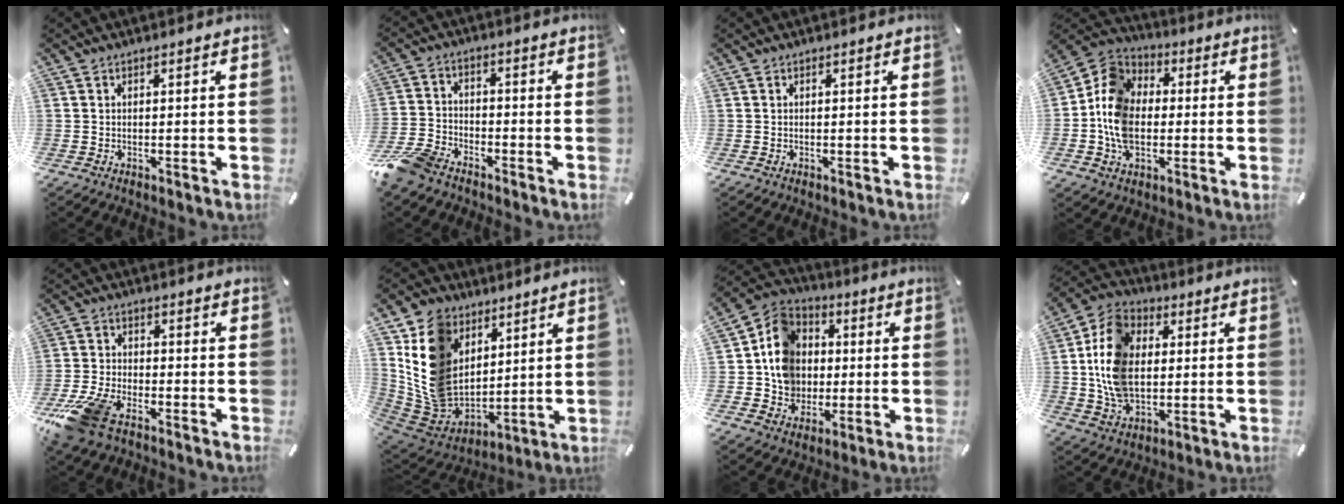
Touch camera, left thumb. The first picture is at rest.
{"total": 8.6, "force": [-7.2, 3.8, 3.0], "torque": [-0.073, 0.029, -0.141]}
{"total": 0.0}
{"total": 12.0, "force": [-2.3, 9.6, 6.8], "torque": [-0.167, 0.028, -0.046]}
{"total": 11.7, "force": [-7.8, 5.6, 6.8], "torque": [-0.146, 0.027, -0.146]}
{"total": 15.9, "force": [6.3, 12.8, 7.1], "torque": [-0.174, -0.039, 0.127]}
{"total": 12.9, "force": [-0.5, 12.0, 4.5], "torque": [-0.103, 0.011, -0.005]}
{"total": 15.2, "force": [0.8, 11.6, 9.9], "torque": [-0.233, 0.013, 0.012]}